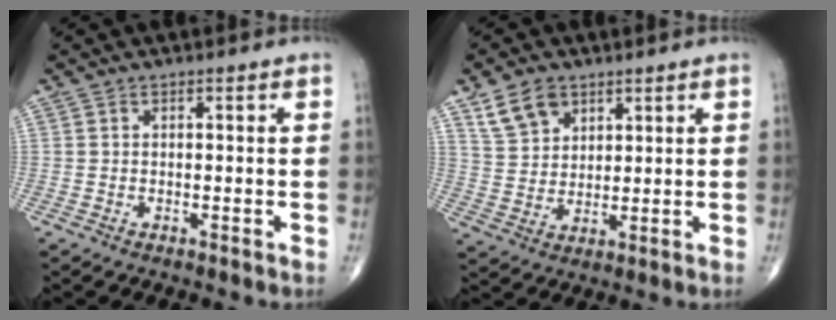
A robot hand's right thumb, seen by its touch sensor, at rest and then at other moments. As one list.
[{"total": 7.4, "force": [4.5, 4.8, 3.3], "torque": [-0.045, -0.020, 0.093]}]